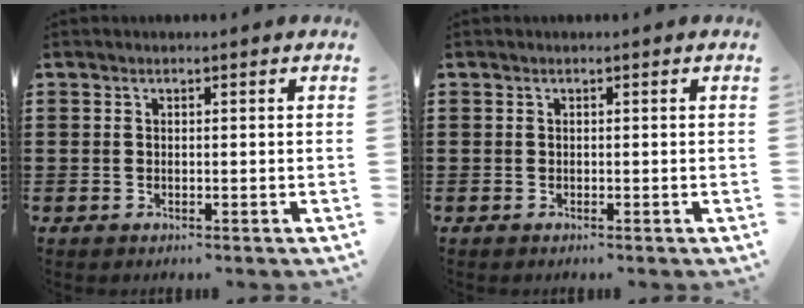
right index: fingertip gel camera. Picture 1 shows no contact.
{"total": 0.0}